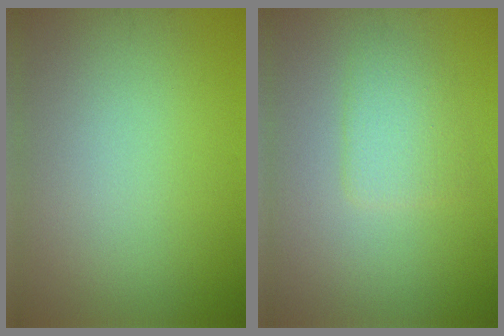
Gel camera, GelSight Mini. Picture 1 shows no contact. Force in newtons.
{"total": 2.4, "press": 2.3, "slide": 0.5}